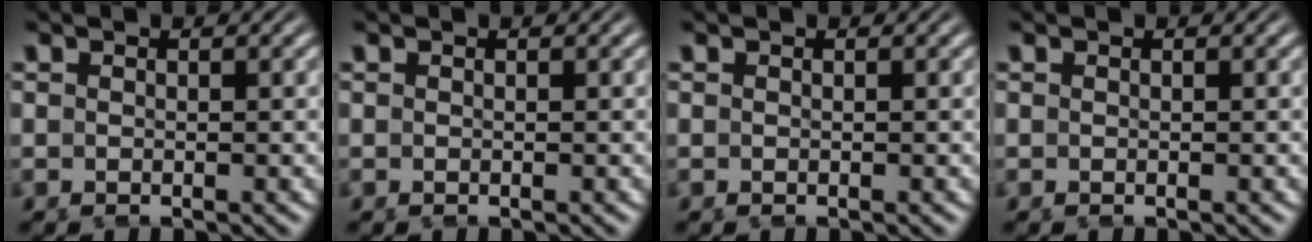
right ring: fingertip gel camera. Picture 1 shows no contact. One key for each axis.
{"total": 0.0}
{"total": 0.0}
{"total": 0.0}